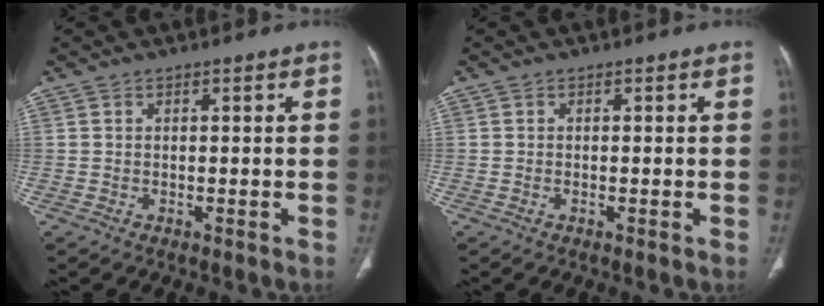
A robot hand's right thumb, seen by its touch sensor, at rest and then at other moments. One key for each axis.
{"total": 0.0}